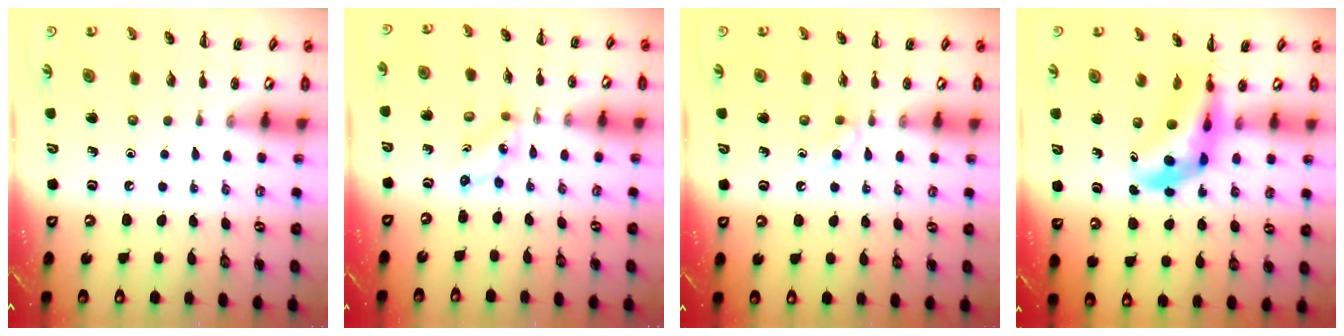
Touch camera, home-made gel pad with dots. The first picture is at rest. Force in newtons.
{"total": 1.7, "press": 1.6, "slide": 0.6}
{"total": 2.6, "press": 2.3, "slide": 1.2}
{"total": 5.7, "press": 5.4, "slide": 1.9}